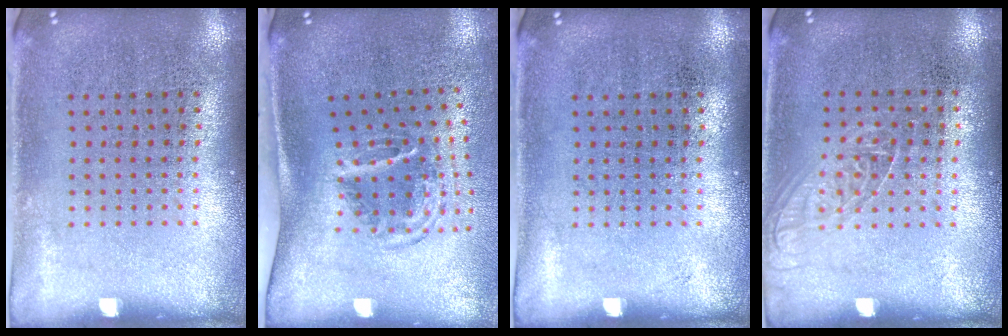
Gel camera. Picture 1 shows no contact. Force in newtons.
{"total": 1.9, "press": 1.2, "slide": 1.5}
{"total": 0.0}
{"total": 1.2, "press": 1.1, "slide": 0.5}